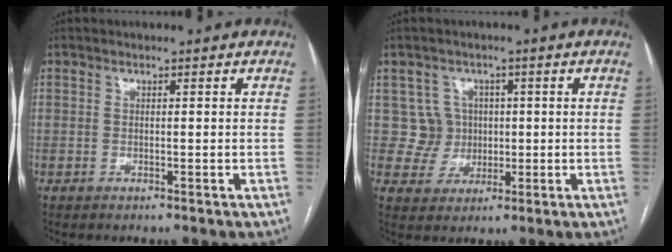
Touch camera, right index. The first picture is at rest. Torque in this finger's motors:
{"motor_torque": [-0.03, 0.20, -0.12, -0.03]}